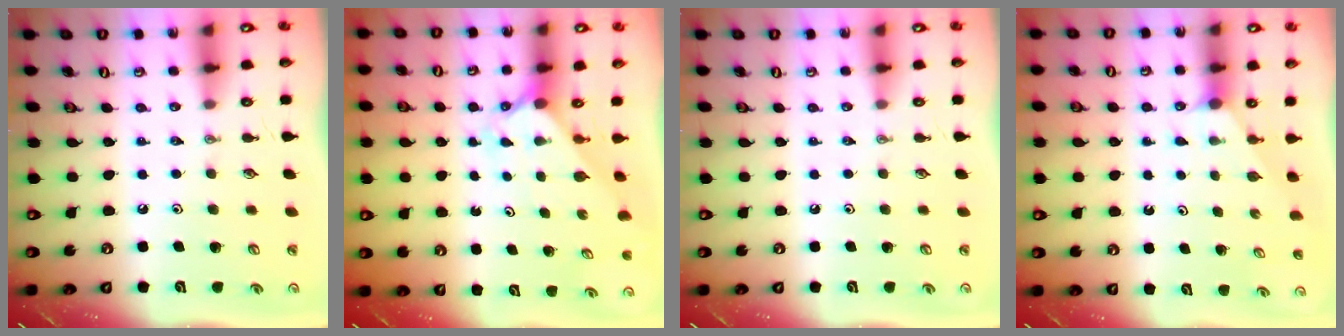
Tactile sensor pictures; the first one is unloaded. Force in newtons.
{"total": 1.5, "press": 1.5, "slide": 0.1}
{"total": 0.0}
{"total": 1.0, "press": 1.0, "slide": 0.2}